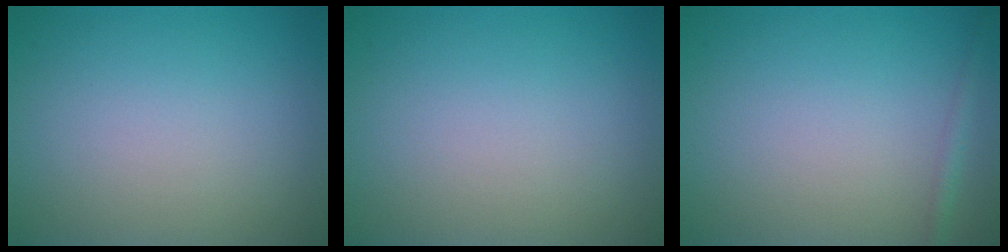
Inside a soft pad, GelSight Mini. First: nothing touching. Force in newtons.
{"total": 0.0}
{"total": 1.1, "press": 1.1, "slide": 0.1}